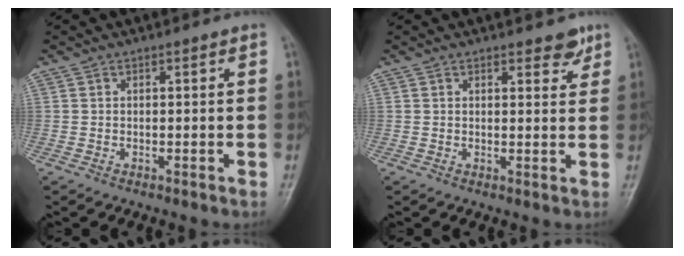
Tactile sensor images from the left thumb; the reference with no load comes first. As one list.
[{"total": 2.9, "force": [2.2, 1.2, 1.5], "torque": [-0.003, -0.014, 0.028]}]